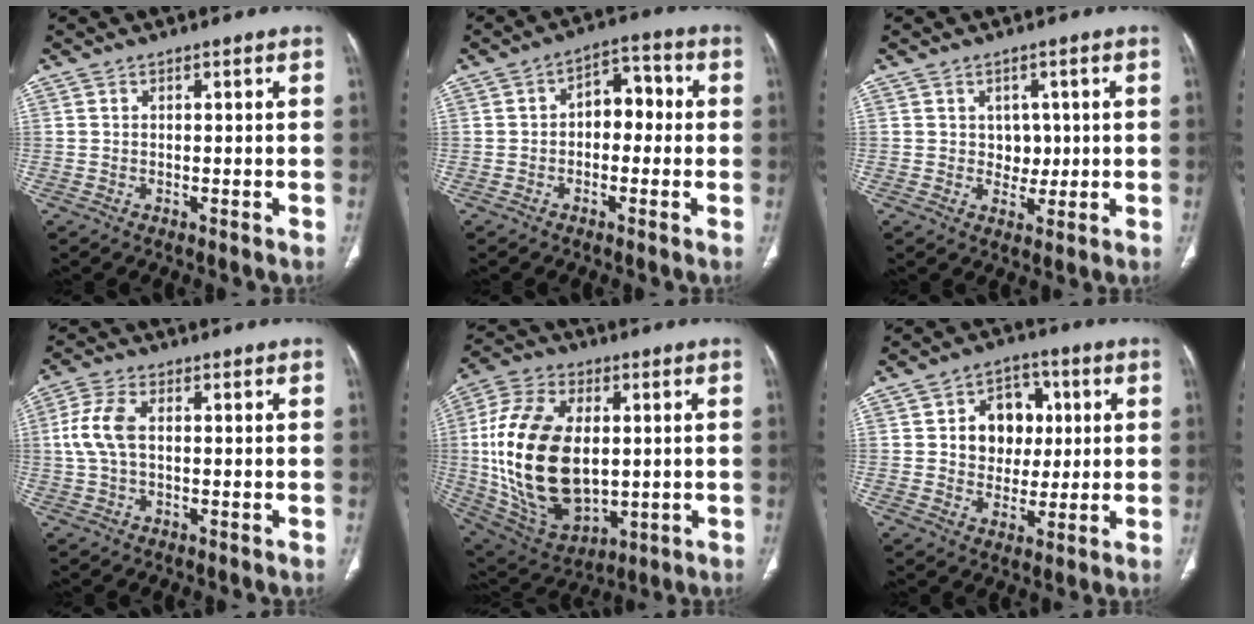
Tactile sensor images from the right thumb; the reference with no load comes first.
{"total": 6.7, "force": [-0.1, 4.5, 5.1], "torque": [-0.046, 0.027, -0.014]}
{"total": 3.5, "force": [0.5, 2.9, 2.0], "torque": [-0.003, -0.003, 0.011]}
{"total": 6.7, "force": [0.5, 3.7, 5.6], "torque": [-0.136, 0.016, 0.007]}
{"total": 24.8, "force": [1.0, 14.9, 19.8], "torque": [-0.378, -0.009, 0.035]}
{"total": 10.8, "force": [1.9, 8.8, 6.0], "torque": [-0.036, 0.005, 0.030]}